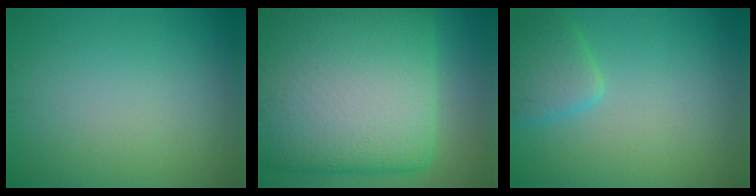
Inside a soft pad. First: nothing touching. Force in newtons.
{"total": 22.3, "press": 22.3, "slide": 0.8}
{"total": 2.6, "press": 2.6, "slide": 0.2}